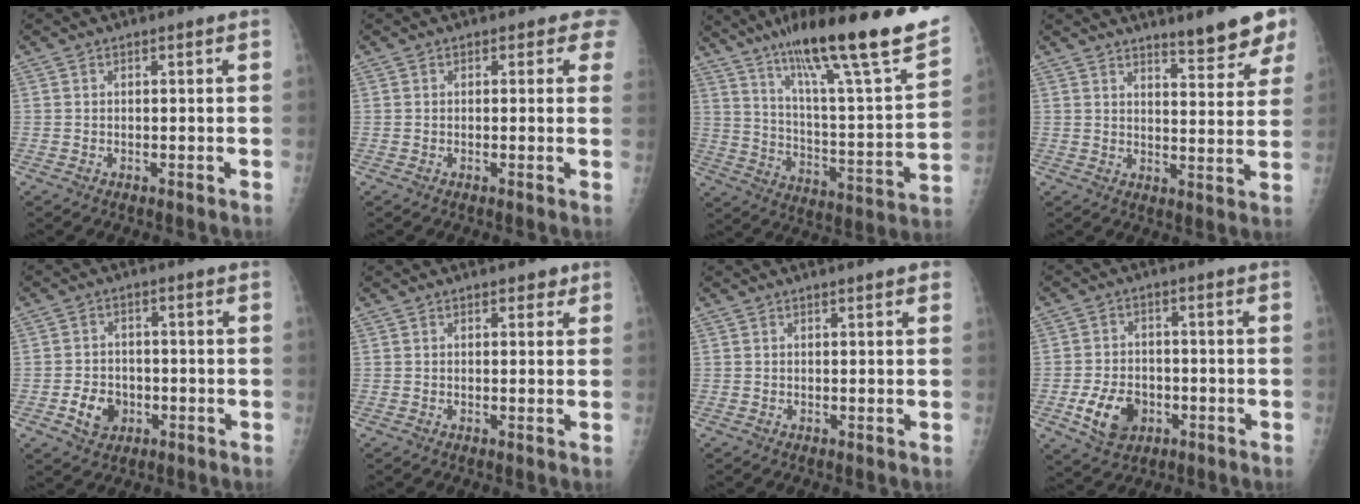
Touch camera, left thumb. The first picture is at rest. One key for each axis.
{"total": 2.3, "fx": 1.5, "fy": 1.5, "fz": 0.9, "tx": 0.016, "ty": -0.005, "tz": 0.000}
{"total": 27.4, "fx": 18.9, "fy": 3.0, "fz": 19.6, "tx": -0.288, "ty": -0.068, "tz": 0.297}
{"total": 8.3, "fx": 6.5, "fy": 1.6, "fz": 4.9, "tx": -0.044, "ty": -0.047, "tz": 0.089}
{"total": 5.6, "fx": -1.9, "fy": 4.5, "fz": 2.8, "tx": -0.031, "ty": 0.011, "tz": -0.028}
{"total": 1.9, "fx": 1.3, "fy": 1.1, "fz": 0.9, "tx": 0.004, "ty": -0.004, "tz": 0.012}
{"total": 1.7, "fx": 1.2, "fy": 0.2, "fz": 1.1, "tx": -0.011, "ty": 0.001, "tz": 0.012}
{"total": 8.4, "fx": -3.0, "fy": 6.0, "fz": 5.1, "tx": -0.076, "ty": 0.010, "tz": -0.046}